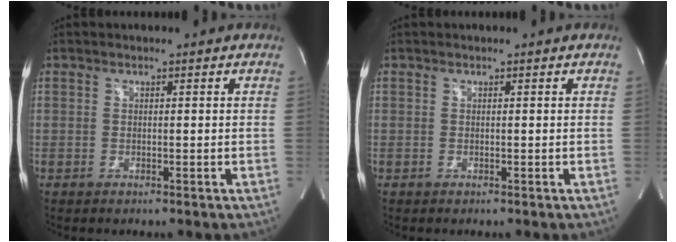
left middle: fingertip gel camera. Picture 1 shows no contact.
{"total": 0.0}